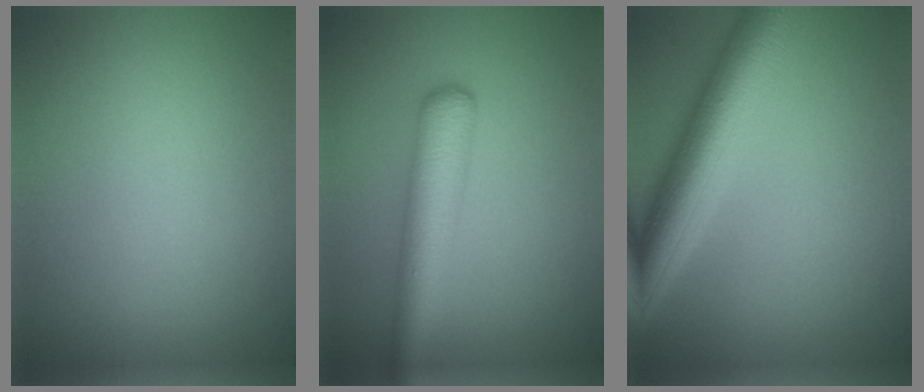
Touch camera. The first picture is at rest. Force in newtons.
{"total": 5.3, "press": 5.3, "slide": 0.2}
{"total": 8.1, "press": 8.1, "slide": 0.4}